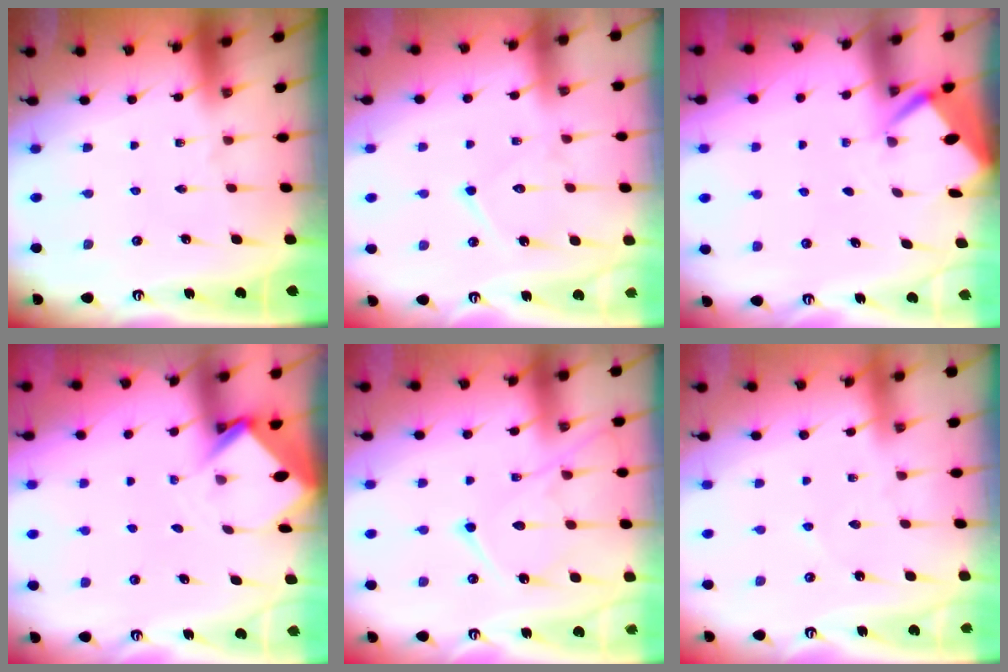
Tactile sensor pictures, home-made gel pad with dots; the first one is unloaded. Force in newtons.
{"total": 9.1, "press": 9.1, "slide": 0.8}
{"total": 2.6, "press": 2.6, "slide": 0.3}
{"total": 3.4, "press": 3.4, "slide": 0.2}
{"total": 12.5, "press": 12.5, "slide": 1.2}
{"total": 1.8, "press": 1.8, "slide": 0.2}